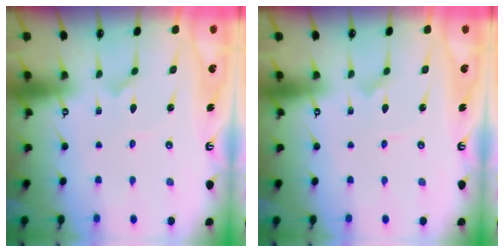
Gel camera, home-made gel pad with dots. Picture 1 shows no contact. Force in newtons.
{"total": 0.7, "press": 0.7, "slide": 0.1}